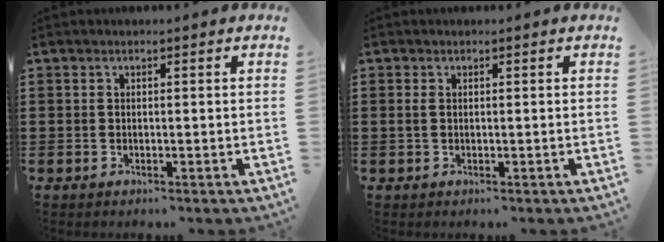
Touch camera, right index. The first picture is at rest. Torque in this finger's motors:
{"motor_torque": [0.50, 0.17, 0.01, 0.02]}